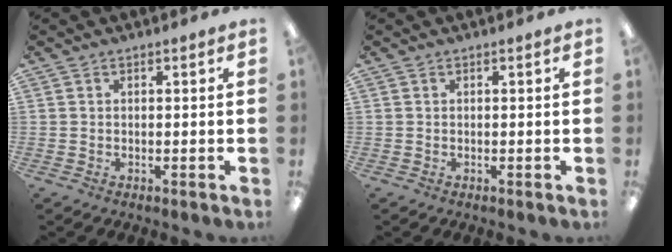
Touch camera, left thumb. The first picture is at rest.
{"total": 0.0}